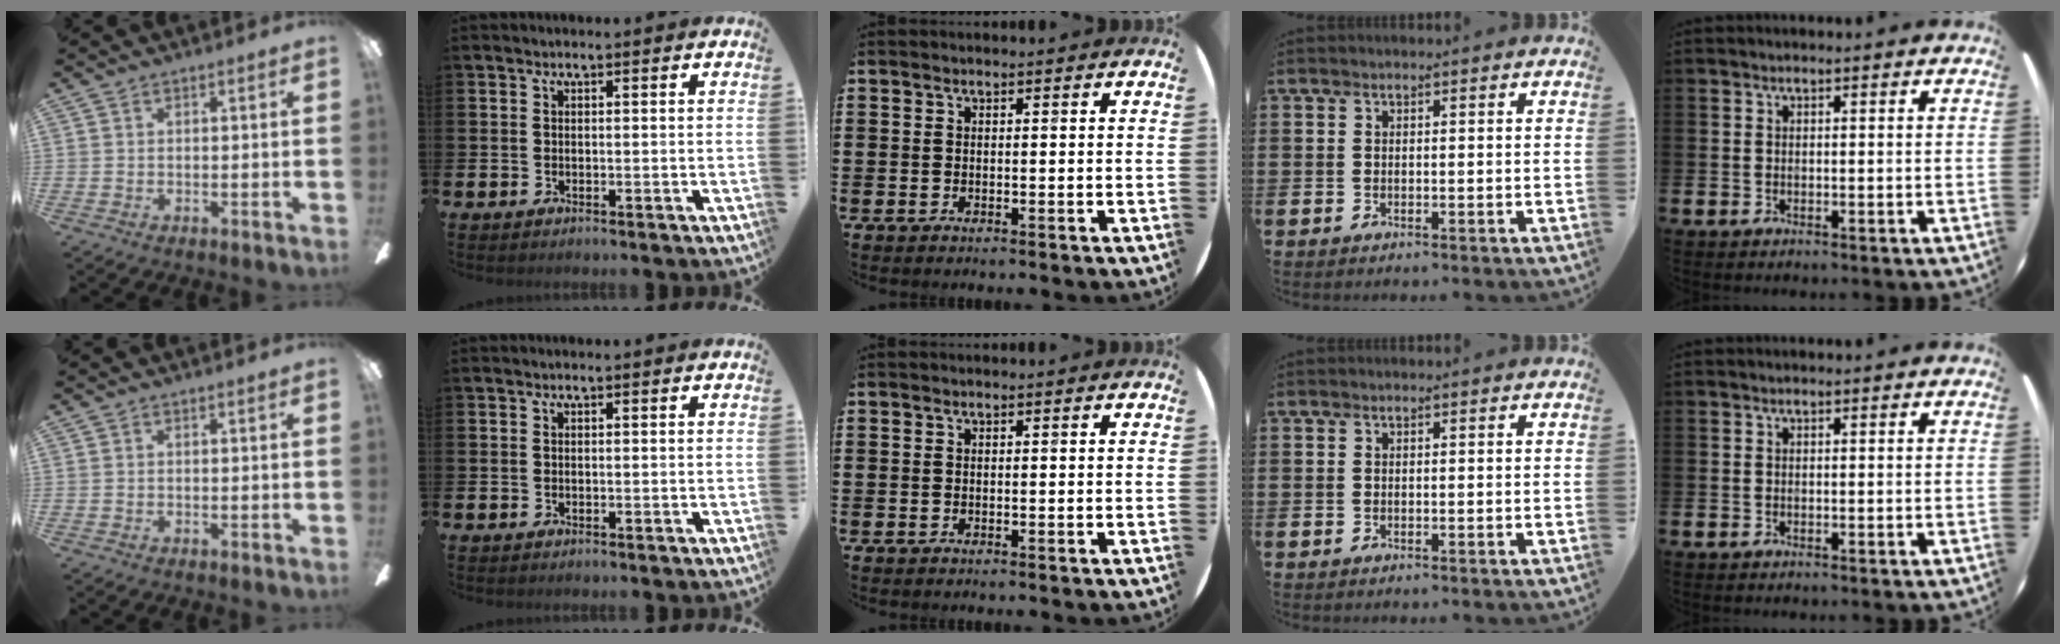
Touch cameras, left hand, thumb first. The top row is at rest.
{}